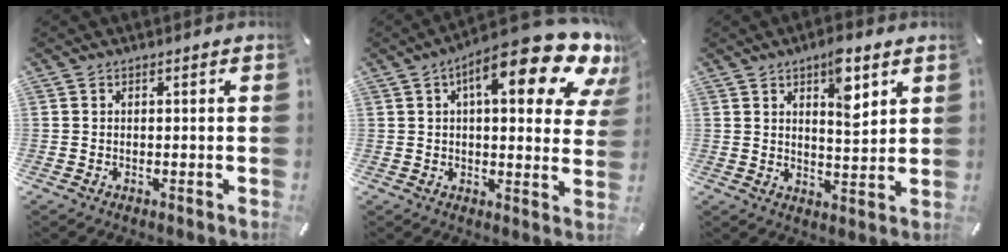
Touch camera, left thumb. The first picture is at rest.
{"total": 19.6, "force": [10.8, 6.2, 15.1], "torque": [-0.219, -0.063, 0.167]}
{"total": 8.1, "force": [5.0, 3.2, 5.5], "torque": [-0.065, -0.033, 0.078]}